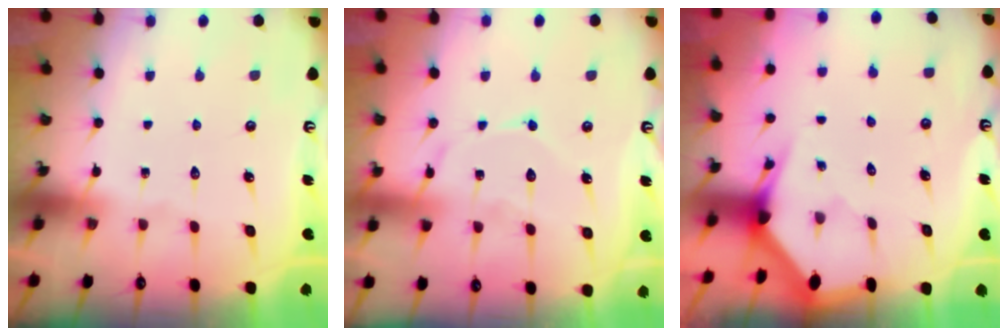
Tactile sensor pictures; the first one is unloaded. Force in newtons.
{"total": 10.0, "press": 10.0, "slide": 0.9}
{"total": 2.9, "press": 2.9, "slide": 0.1}